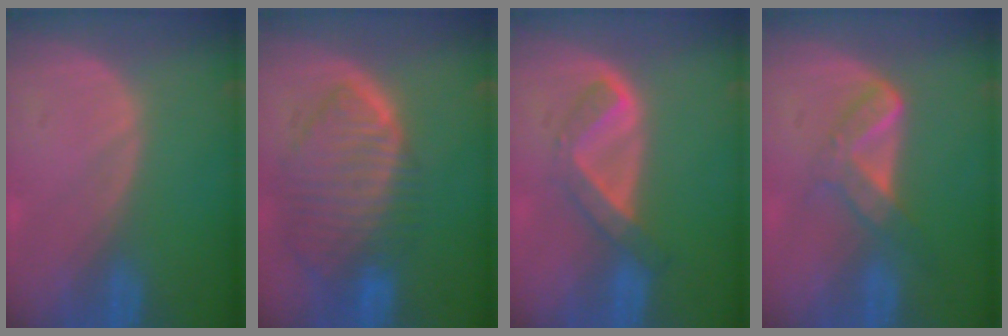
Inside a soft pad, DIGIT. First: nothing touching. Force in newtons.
{"total": 10.0, "press": 8.5, "slide": 5.2}
{"total": 5.3, "press": 4.6, "slide": 2.7}
{"total": 5.5, "press": 4.7, "slide": 2.8}